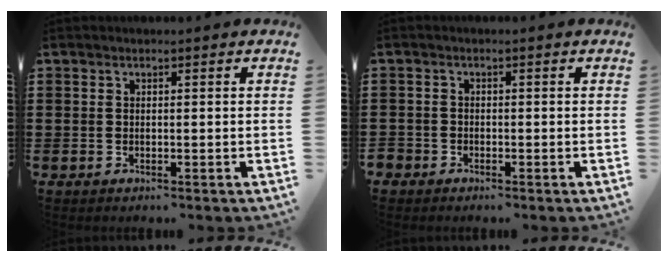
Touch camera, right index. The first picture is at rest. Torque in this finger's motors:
{"motor_torque": [-1.19, 0.94, -0.55, -0.21]}